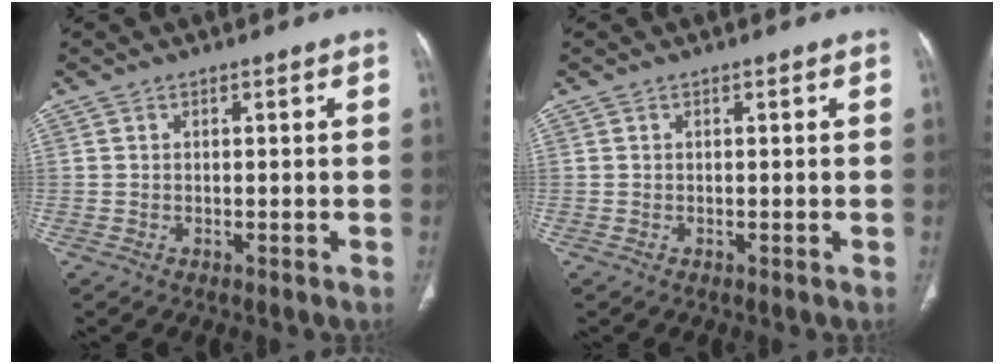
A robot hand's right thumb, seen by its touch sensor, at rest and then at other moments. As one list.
[{"total": 0.0}]